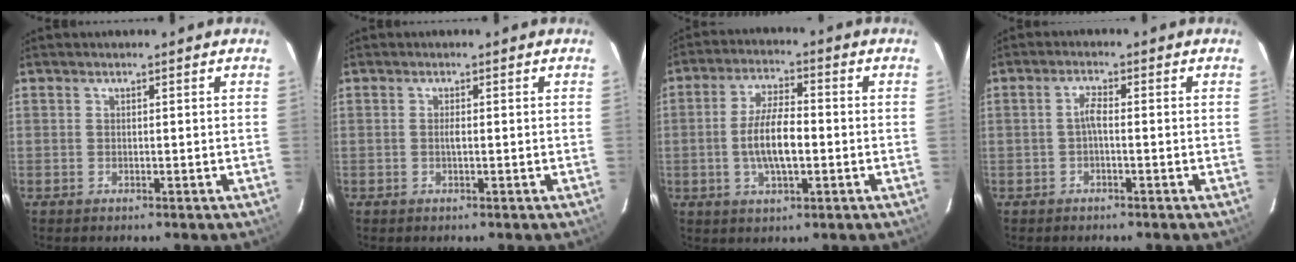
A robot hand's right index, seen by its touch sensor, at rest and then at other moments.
{"total": 0.9, "force": [-0.1, 0.2, 0.9], "torque": [-0.017, 0.001, -0.003]}
{"total": 8.7, "force": [-1.4, 3.1, 8.0], "torque": [-0.156, 0.003, -0.025]}
{"total": 1.9, "force": [-0.6, 0.4, 1.8], "torque": [-0.037, 0.007, -0.013]}